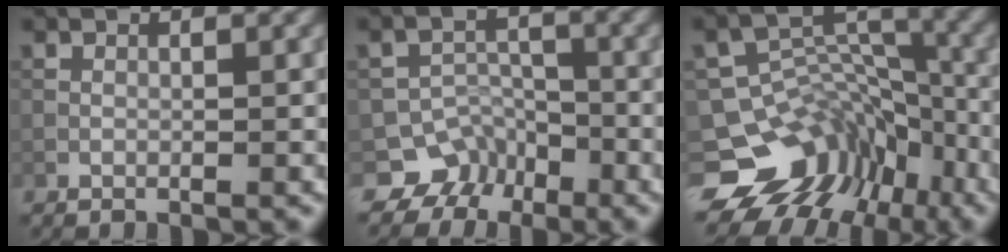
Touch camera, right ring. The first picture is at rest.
{"total": 4.5, "force": [-3.3, 3.1, 0.2], "torque": [0.017, 0.001, -0.044]}
{"total": 10.8, "force": [-7.1, 7.2, 3.6], "torque": [-0.055, 0.024, -0.109]}